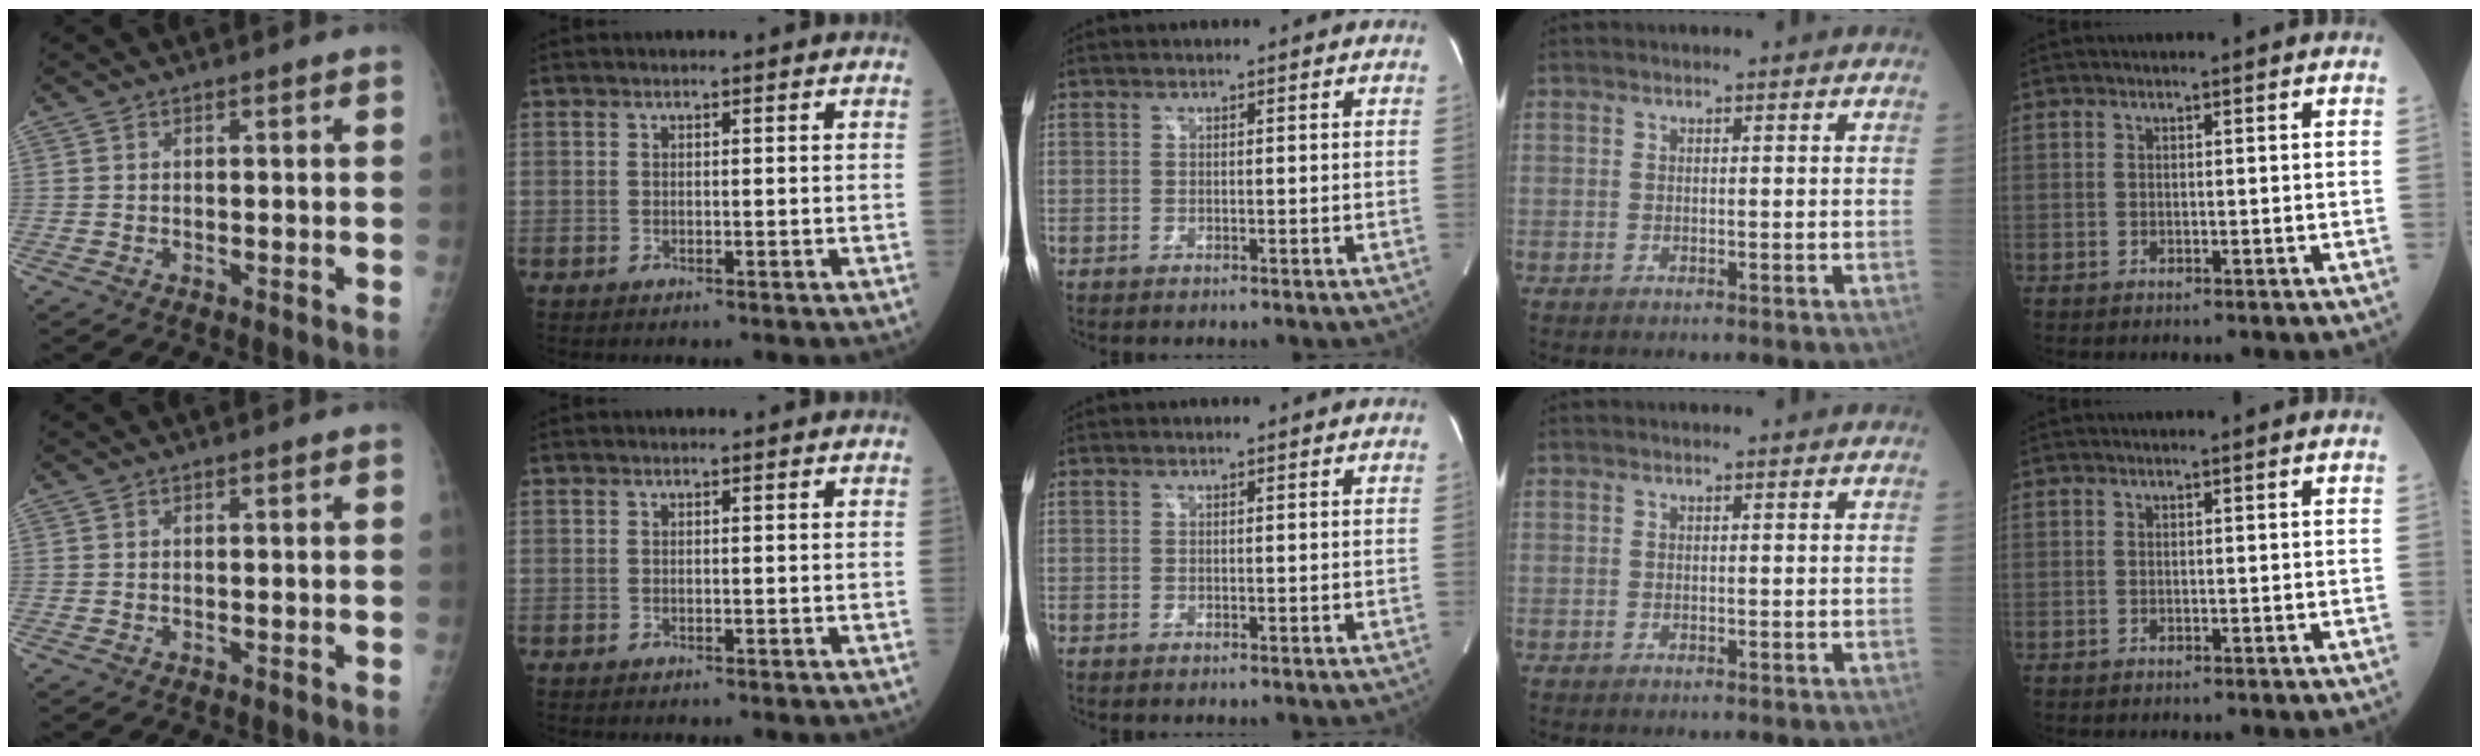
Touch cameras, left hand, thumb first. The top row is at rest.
{}